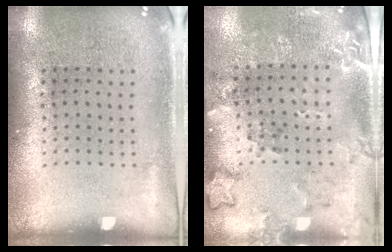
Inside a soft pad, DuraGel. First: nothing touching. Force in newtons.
{"total": 1.9, "press": 1.6, "slide": 1.1}